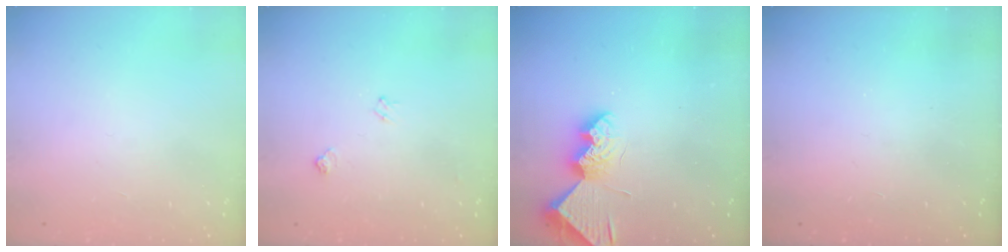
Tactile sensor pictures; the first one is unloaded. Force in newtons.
{"total": 3.3, "press": 3.2, "slide": 0.5}
{"total": 9.3, "press": 9.3, "slide": 0.2}
{"total": 0.0}